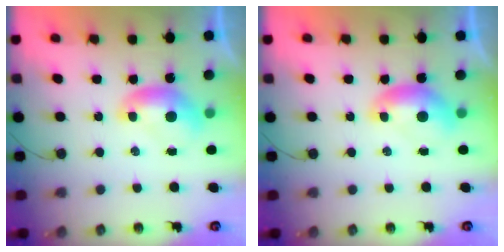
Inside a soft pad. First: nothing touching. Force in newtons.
{"total": 0.6, "press": 0.6, "slide": 0.2}